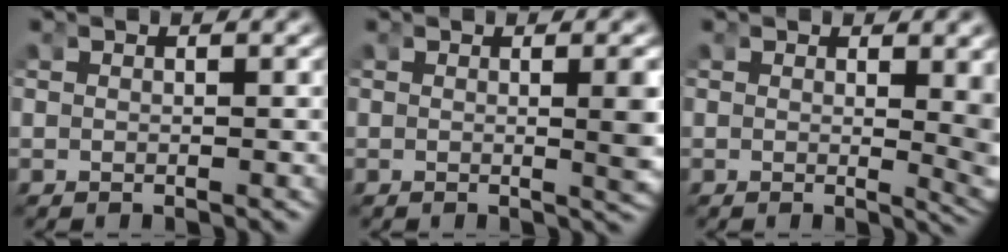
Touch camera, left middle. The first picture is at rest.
{"total": 2.1, "force": [-0.1, 0.0, 2.1], "torque": [-0.024, -0.005, -0.001]}
{"total": 2.6, "force": [0.2, 0.5, 2.6], "torque": [-0.021, -0.013, 0.005]}